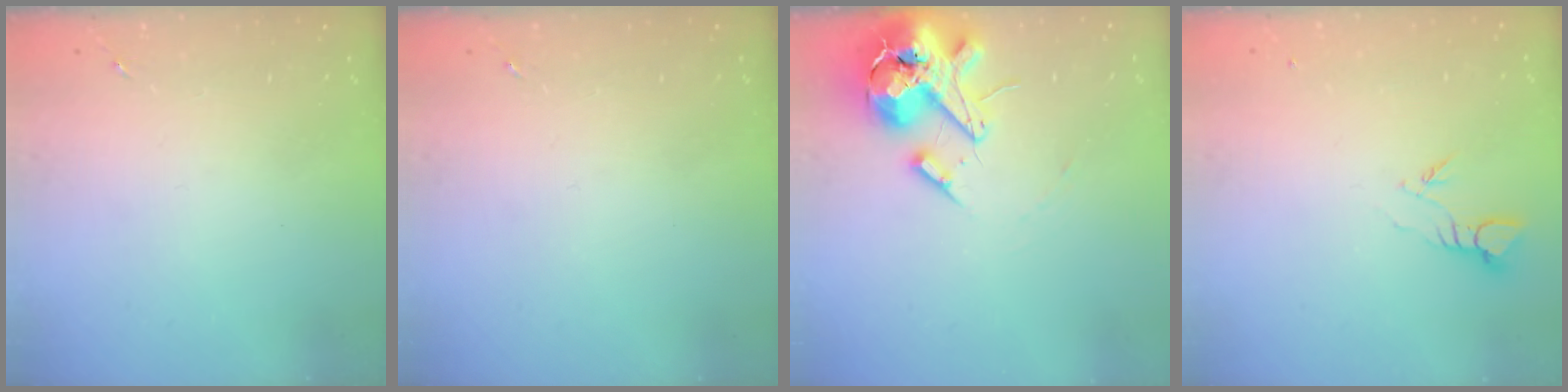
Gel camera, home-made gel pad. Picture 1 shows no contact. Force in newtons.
{"total": 0.0}
{"total": 16.2, "press": 16.0, "slide": 2.7}
{"total": 3.7, "press": 3.7, "slide": 0.3}